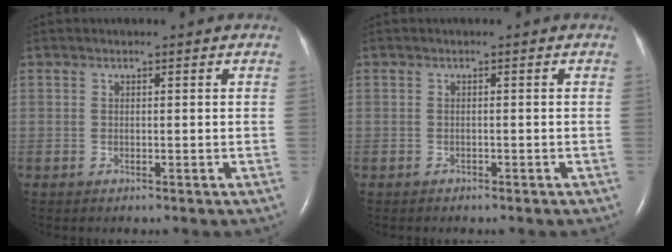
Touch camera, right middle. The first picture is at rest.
{"total": 0.6, "force": [-0.5, 0.2, 0.2], "torque": [-0.012, -0.001, -0.006]}